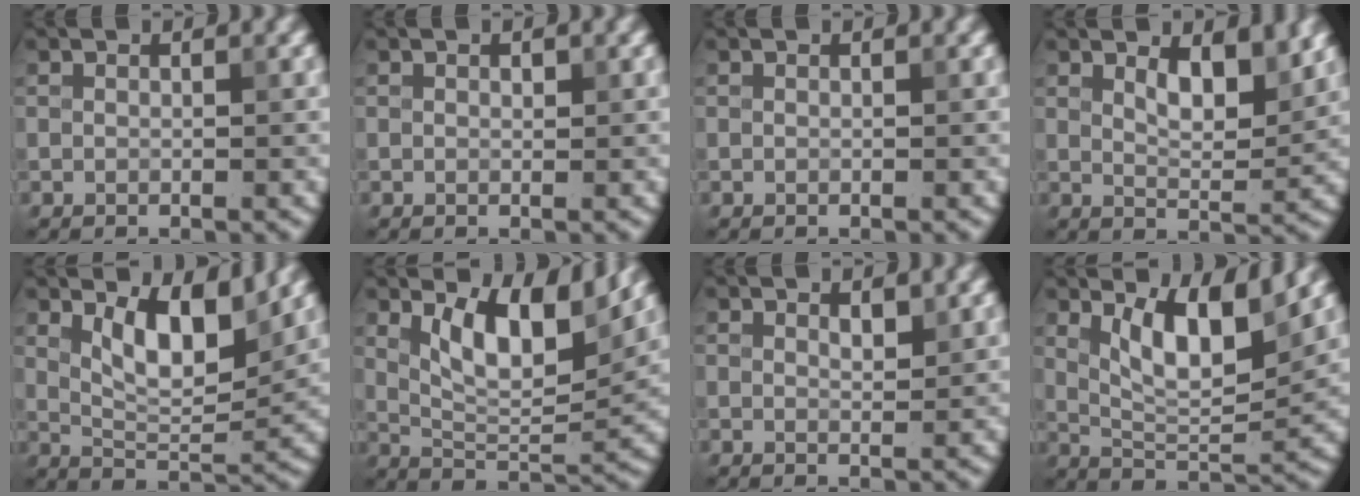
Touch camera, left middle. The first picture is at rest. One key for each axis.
{"total": 0.5, "fx": 0.2, "fy": 0.3, "fz": 0.4, "tx": -0.005, "ty": 0.000, "tz": 0.002}
{"total": 0.0}
{"total": 3.8, "fx": 2.1, "fy": 1.3, "fz": 2.9, "tx": -0.050, "ty": -0.007, "tz": 0.035}
{"total": 5.6, "fx": 2.5, "fy": 2.1, "fz": 4.6, "tx": -0.081, "ty": -0.006, "tz": 0.045}
{"total": 6.9, "fx": 3.1, "fy": 2.6, "fz": 5.6, "tx": -0.094, "ty": -0.008, "tz": 0.054}
{"total": 1.1, "fx": 0.8, "fy": 0.3, "fz": 0.7, "tx": -0.013, "ty": -0.003, "tz": 0.014}
{"total": 6.3, "fx": 2.9, "fy": 1.9, "fz": 5.3, "tx": -0.092, "ty": -0.009, "tz": 0.053}